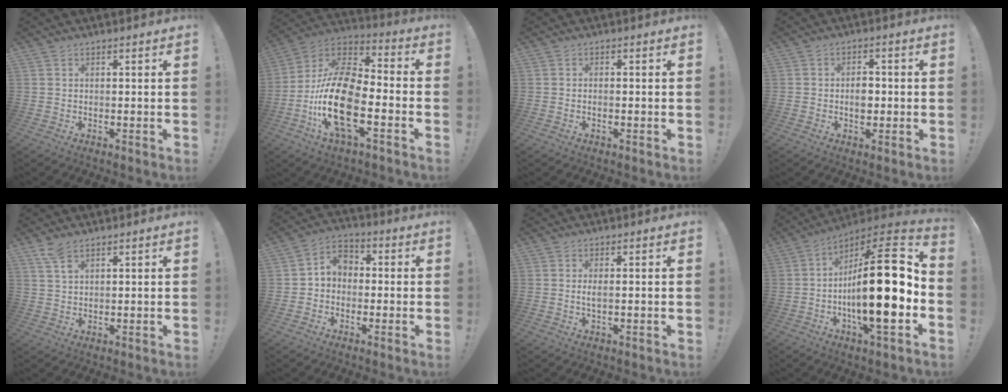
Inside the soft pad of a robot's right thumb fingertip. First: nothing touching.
{"total": 22.5, "force": [-6.8, 10.6, 18.6], "torque": [-0.377, 0.032, -0.112]}
{"total": 0.9, "force": [-0.6, 0.2, 0.6], "torque": [-0.011, 0.000, -0.011]}
{"total": 4.2, "force": [-0.7, 2.9, 3.0], "torque": [-0.034, 0.003, -0.019]}
{"total": 4.1, "force": [2.8, 1.5, 2.5], "torque": [-0.054, -0.010, 0.052]}
{"total": 6.1, "force": [-1.0, 5.4, 2.9], "torque": [-0.046, 0.022, -0.013]}
{"total": 1.9, "force": [-0.1, 0.4, 1.8], "torque": [-0.028, -0.004, -0.003]}
{"total": 26.1, "force": [-3.3, 7.6, 24.8], "torque": [-0.406, 0.009, -0.060]}